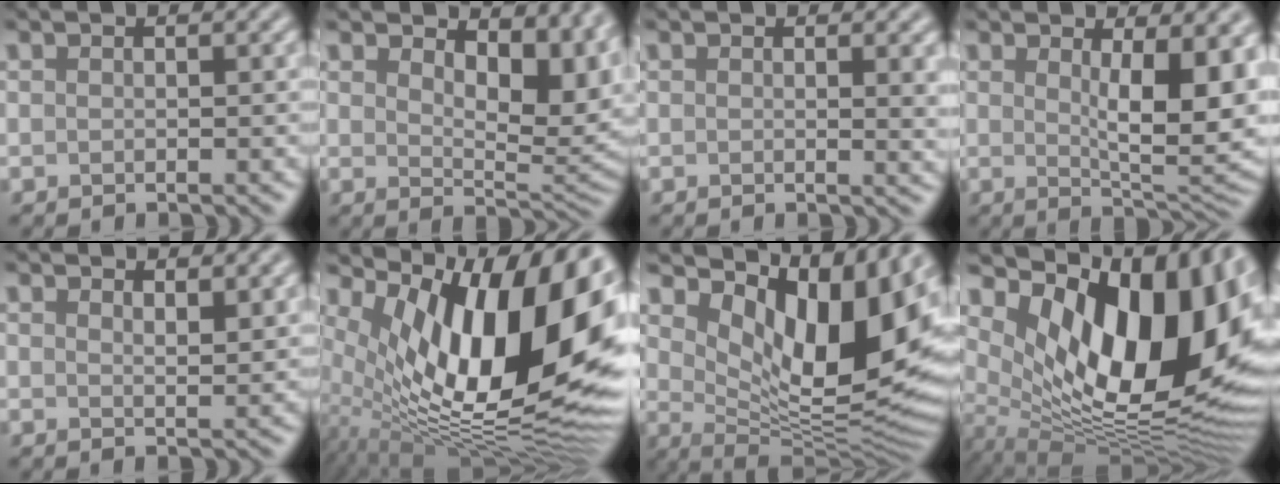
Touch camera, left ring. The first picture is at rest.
{"total": 7.0, "force": [3.6, 3.4, 5.0], "torque": [-0.074, -0.011, 0.054]}
{"total": 2.2, "force": [0.5, 0.7, 2.0], "torque": [-0.015, -0.003, 0.005]}
{"total": 8.7, "force": [1.7, 2.7, 8.1], "torque": [-0.115, -0.013, 0.034]}
{"total": 2.1, "force": [1.8, 0.5, 1.1], "torque": [-0.012, -0.003, 0.030]}
{"total": 17.9, "force": [3.7, 7.9, 15.7], "torque": [-0.244, 0.009, 0.054]}
{"total": 13.3, "force": [4.5, 5.8, 11.1], "torque": [-0.151, -0.011, 0.084]}
{"total": 16.3, "force": [4.6, 8.2, 13.4], "torque": [-0.198, -0.010, 0.082]}